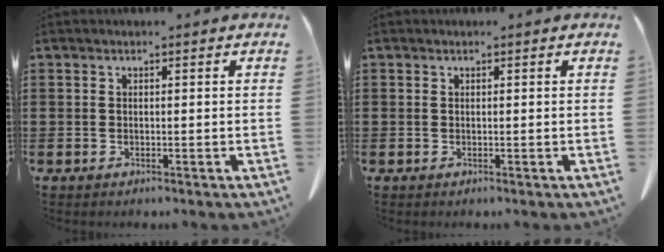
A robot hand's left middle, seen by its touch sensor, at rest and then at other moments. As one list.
[{"total": 0.0}]